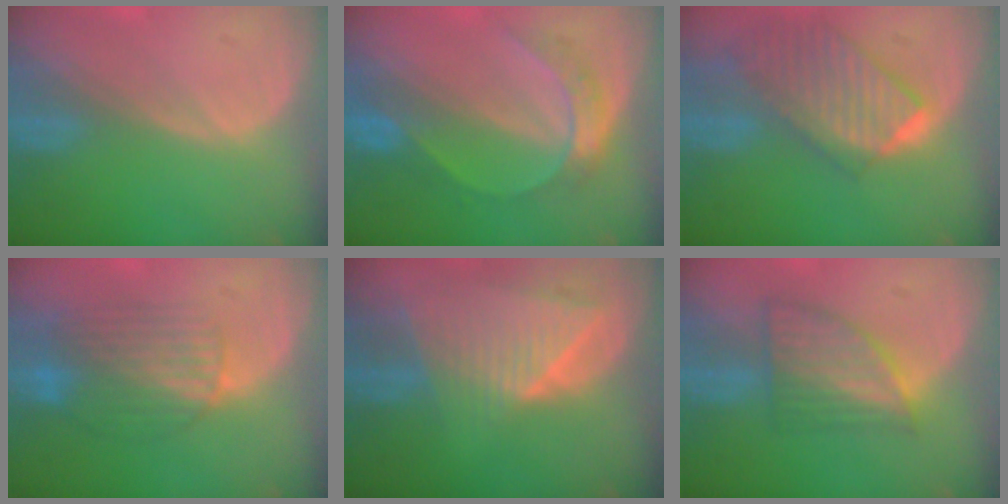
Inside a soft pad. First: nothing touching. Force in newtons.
{"total": 5.6, "press": 5.6, "slide": 0.2}
{"total": 9.8, "press": 8.6, "slide": 4.8}
{"total": 8.3, "press": 7.2, "slide": 4.1}
{"total": 8.9, "press": 7.9, "slide": 4.2}
{"total": 6.9, "press": 6.5, "slide": 2.5}